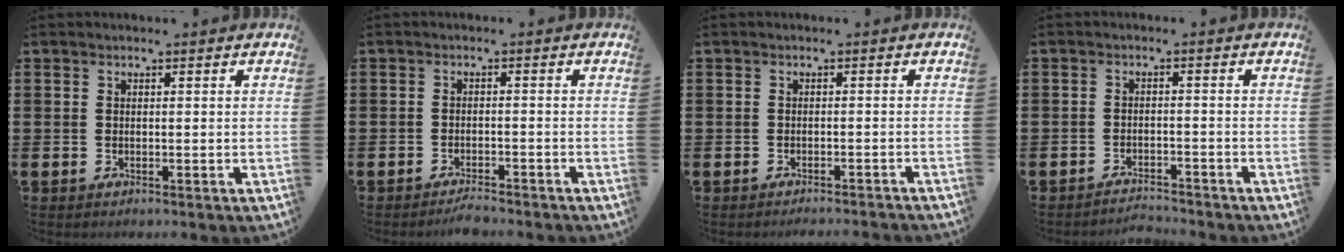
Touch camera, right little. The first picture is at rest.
{"total": 1.7, "force": [-1.7, 0.0, 0.3], "torque": [-0.009, 0.004, -0.035]}
{"total": 1.0, "force": [-0.9, -0.2, 0.0], "torque": [0.000, 0.001, -0.019]}
{"total": 2.2, "force": [-2.2, 0.0, -0.2], "torque": [-0.004, 0.004, -0.047]}